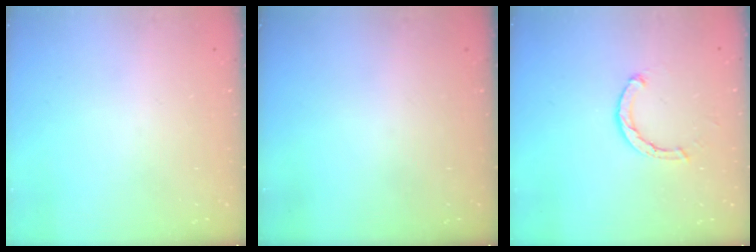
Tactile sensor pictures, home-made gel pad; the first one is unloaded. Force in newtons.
{"total": 0.0}
{"total": 2.1, "press": 2.1, "slide": 0.1}